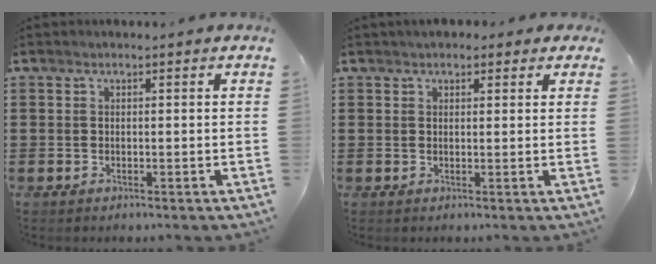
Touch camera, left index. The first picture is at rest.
{"total": 1.8, "force": [1.4, 1.1, 0.4], "torque": [-0.013, 0.009, 0.026]}